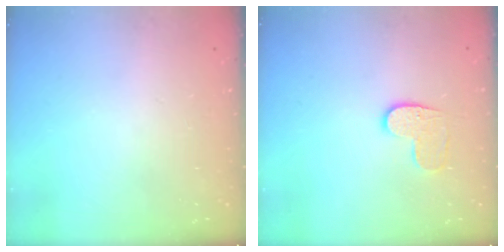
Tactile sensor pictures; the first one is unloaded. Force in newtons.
{"total": 7.0, "press": 7.0, "slide": 0.2}